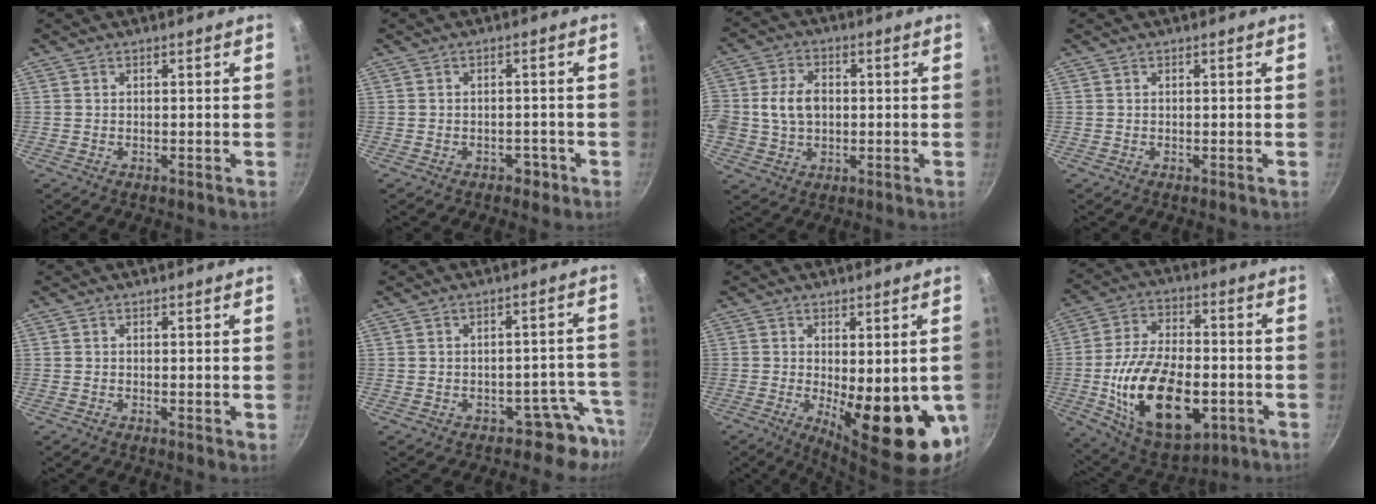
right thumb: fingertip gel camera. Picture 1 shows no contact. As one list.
[{"total": 2.4, "force": [-1.4, 1.7, 1.0], "torque": [0.003, 0.020, -0.007]}, {"total": 8.2, "force": [0.2, 6.3, 5.2], "torque": [-0.081, 0.014, -0.005]}, {"total": 0.0}, {"total": 0.8, "force": [0.1, 0.2, 0.7], "torque": [-0.009, -0.004, -0.001]}, {"total": 5.7, "force": [-4.1, 3.8, 0.8], "torque": [0.065, 0.064, -0.050]}, {"total": 15.8, "force": [-2.4, 5.6, 14.6], "torque": [-0.176, -0.025, -0.017]}, {"total": 23.2, "force": [-5.1, 13.0, 18.5], "torque": [-0.314, 0.018, -0.074]}]